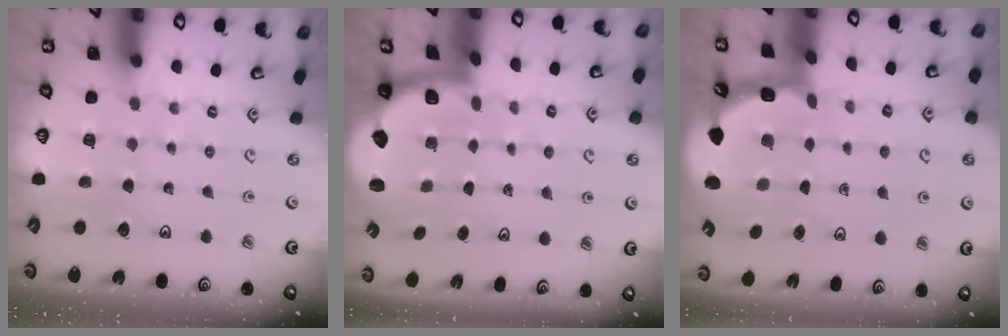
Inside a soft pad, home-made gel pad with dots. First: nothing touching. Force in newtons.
{"total": 1.9, "press": 1.8, "slide": 0.5}
{"total": 2.7, "press": 2.7, "slide": 0.6}